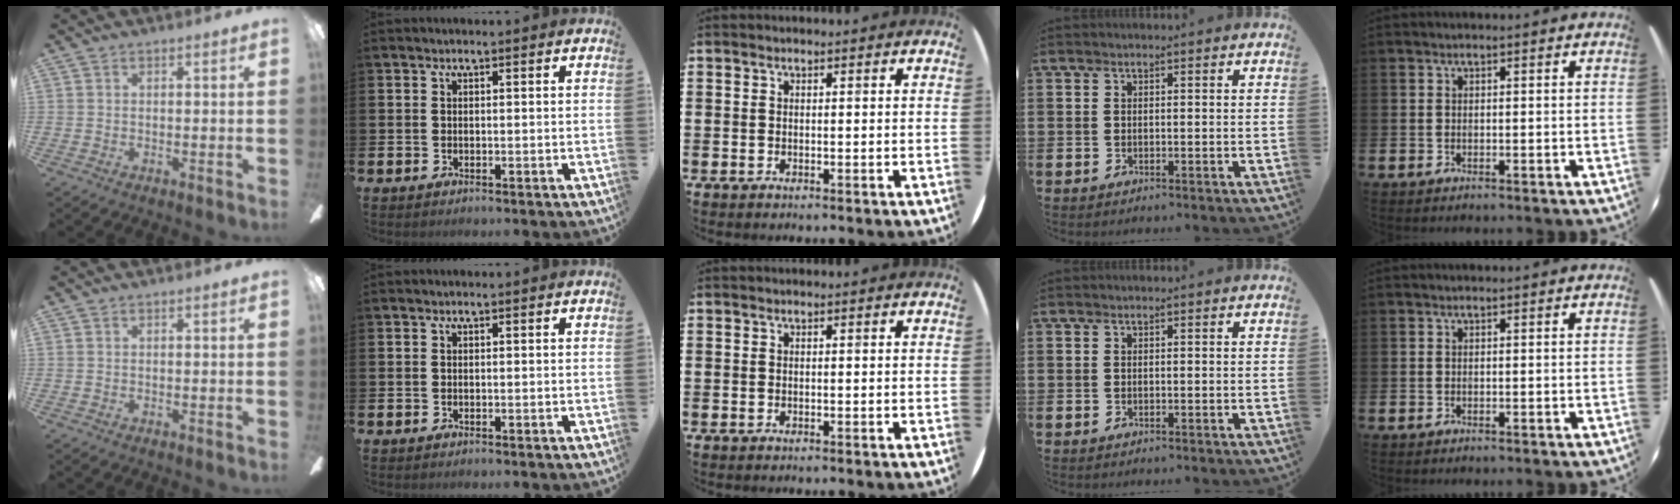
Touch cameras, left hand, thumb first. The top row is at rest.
{}